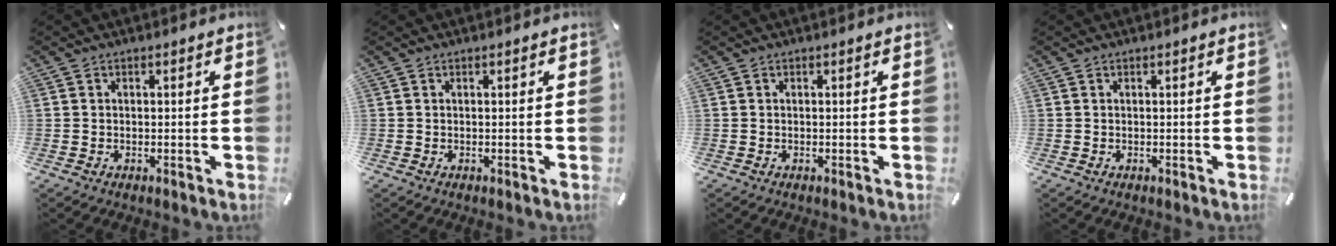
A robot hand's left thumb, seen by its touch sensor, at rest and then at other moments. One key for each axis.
{"total": 0.0}
{"total": 0.0}
{"total": 0.0}